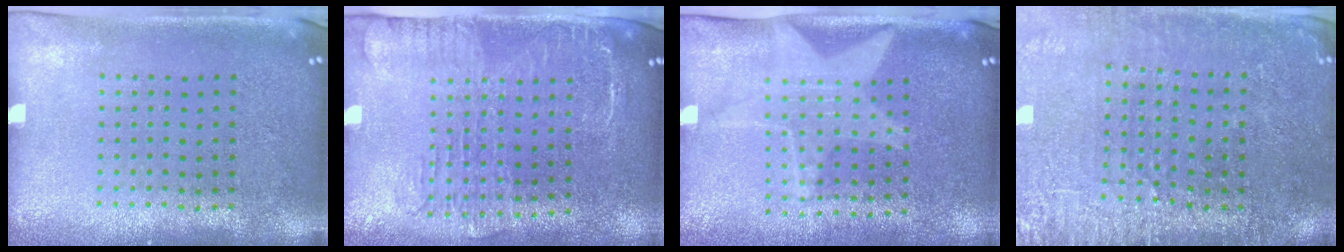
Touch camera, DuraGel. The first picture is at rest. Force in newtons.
{"total": 2.0, "press": 1.7, "slide": 1.0}
{"total": 1.9, "press": 1.6, "slide": 1.1}
{"total": 3.0, "press": 2.9, "slide": 0.6}